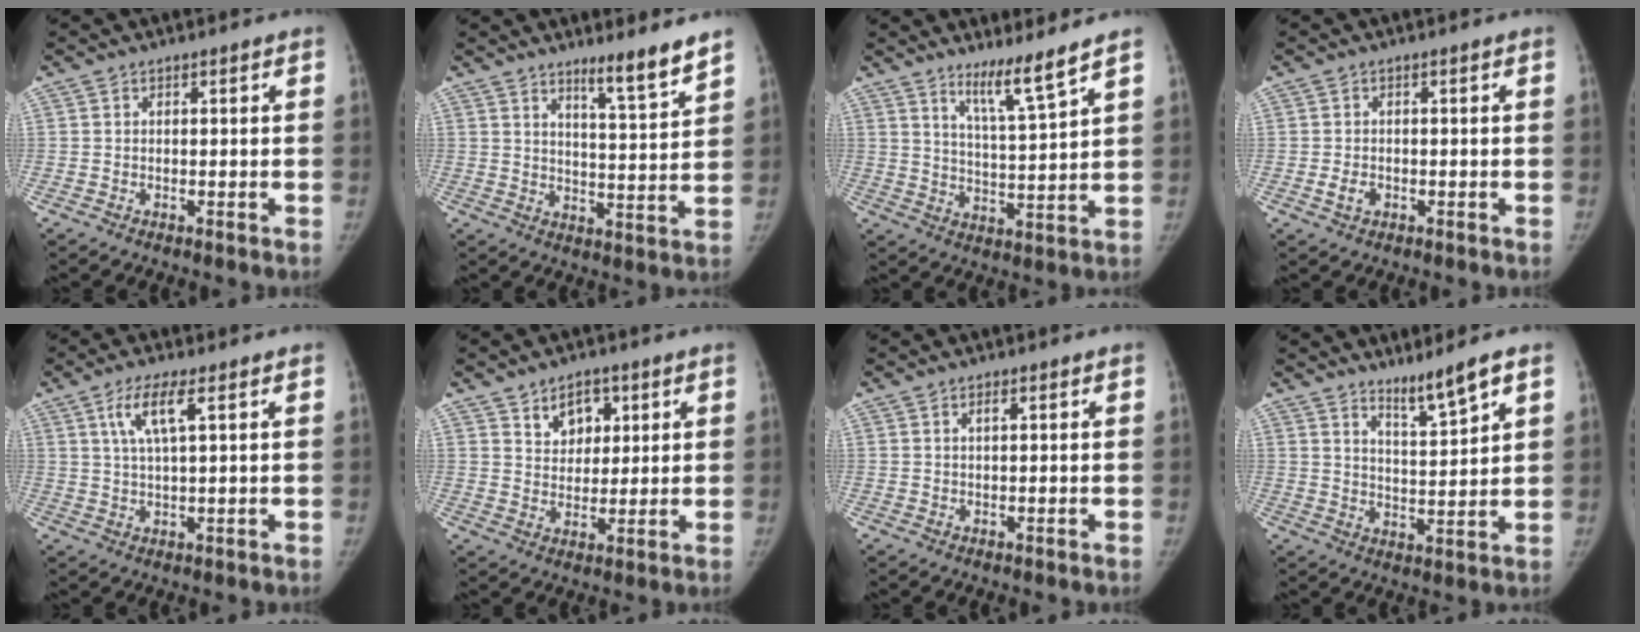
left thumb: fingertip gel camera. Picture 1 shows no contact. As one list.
[{"total": 7.9, "force": [6.2, 0.1, 4.8], "torque": [-0.066, -0.057, 0.098]}, {"total": 7.6, "force": [5.8, -0.6, 4.9], "torque": [-0.081, -0.058, 0.107]}, {"total": 2.1, "force": [-0.7, 1.5, 1.2], "torque": [-0.022, 0.005, -0.010]}, {"total": 5.9, "force": [2.5, 1.0, 5.3], "torque": [-0.116, -0.001, 0.051]}, {"total": 6.5, "force": [3.3, 4.6, 3.3], "torque": [-0.018, -0.018, 0.055]}, {"total": 0.8, "force": [0.4, 0.2, 0.7], "torque": [-0.015, 0.004, 0.006]}, {"total": 6.2, "force": [4.7, -0.1, 4.0], "torque": [-0.066, -0.045, 0.090]}]